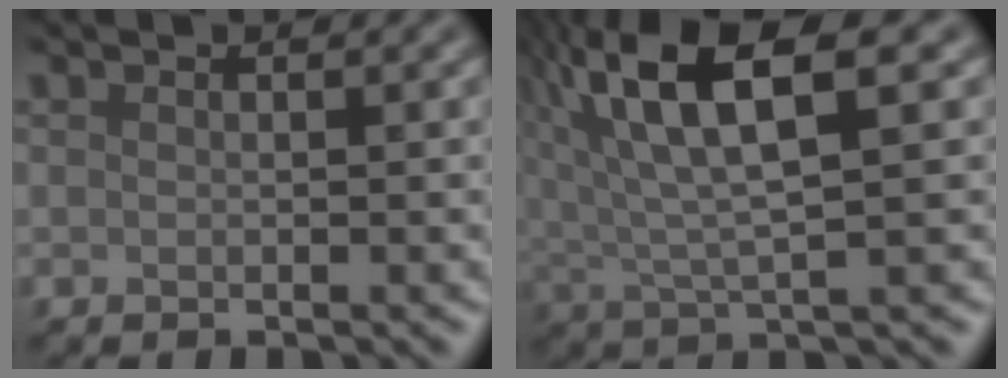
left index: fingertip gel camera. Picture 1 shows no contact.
{"total": 10.4, "force": [4.8, 2.9, 8.8], "torque": [-0.179, 0.028, 0.086]}